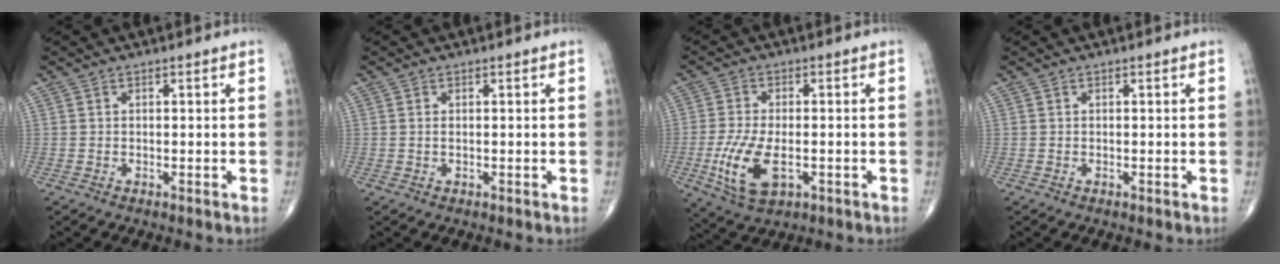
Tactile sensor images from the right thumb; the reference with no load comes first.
{"total": 0.6, "force": [0.1, 0.2, 0.6], "torque": [-0.016, 0.001, 0.004]}
{"total": 10.3, "force": [-2.7, 5.0, 8.6], "torque": [-0.176, -0.006, -0.043]}
{"total": 0.0}